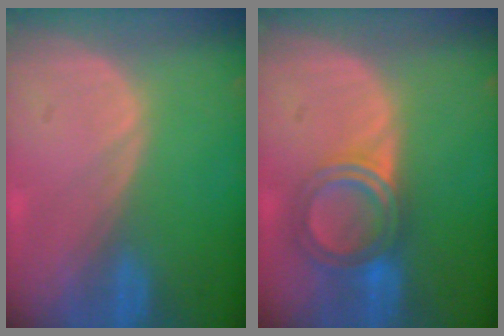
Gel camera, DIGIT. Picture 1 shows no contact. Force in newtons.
{"total": 6.0, "press": 5.6, "slide": 2.0}